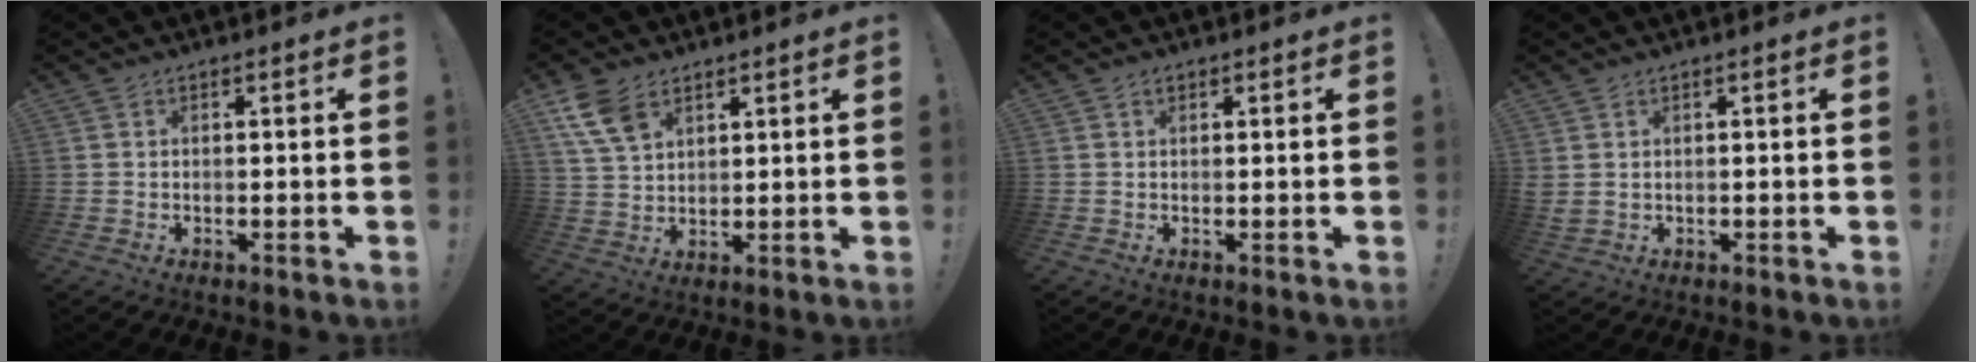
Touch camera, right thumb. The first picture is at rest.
{"total": 9.2, "force": [5.5, 5.3, 5.1], "torque": [-0.102, -0.018, 0.109]}
{"total": 0.8, "force": [0.5, 0.6, 0.2], "torque": [-0.004, 0.001, 0.010]}
{"total": 1.8, "force": [1.1, 0.6, 1.4], "torque": [-0.028, 0.000, 0.021]}